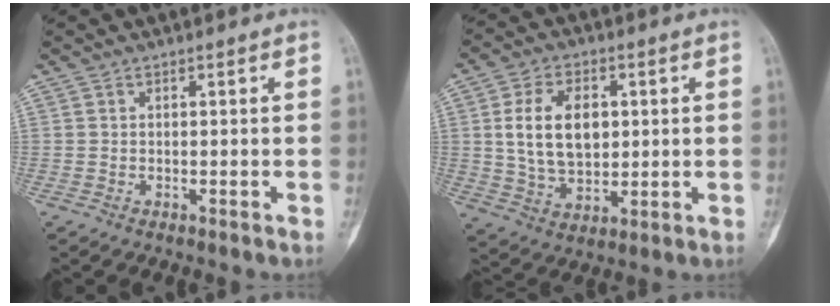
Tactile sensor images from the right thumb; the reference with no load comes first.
{"total": 12.6, "force": [2.1, 8.1, 9.4], "torque": [-0.149, -0.007, 0.045]}